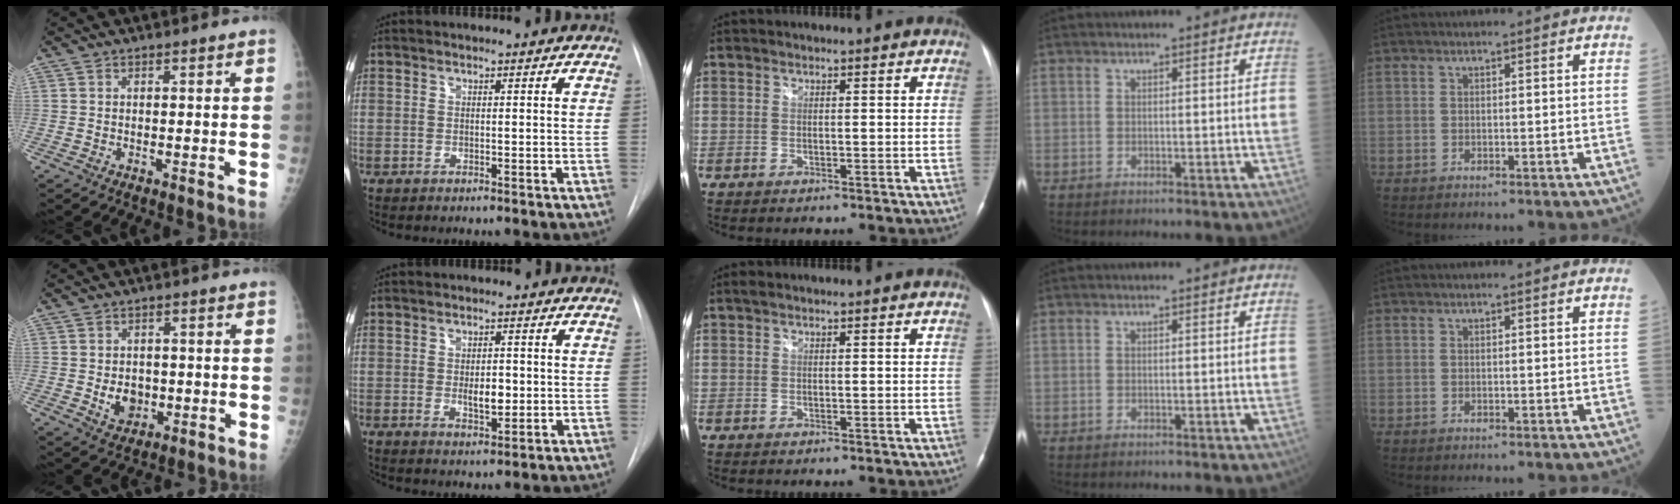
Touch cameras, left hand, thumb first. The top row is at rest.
{"thumb": {"total": 5.3, "force": [-0.8, 4.3, 3.1], "torque": [-0.026, 0.001, -0.004]}, "index": {"total": 3.8, "force": [-0.2, 1.8, 3.3], "torque": [-0.052, -0.003, 0.002]}, "middle": {"total": 0.6, "force": [0.4, 0.2, 0.3], "torque": [-0.010, 0.014, 0.007]}}